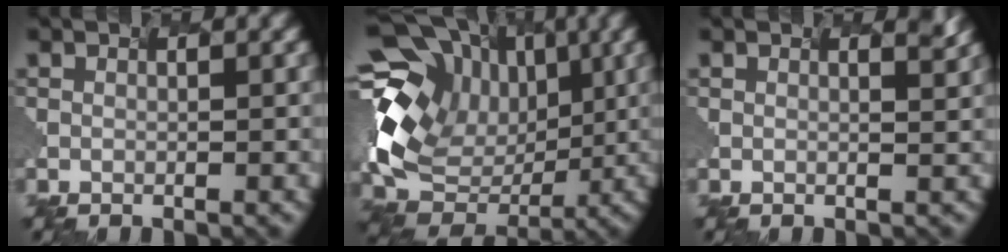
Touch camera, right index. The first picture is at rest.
{"total": 13.8, "force": [2.0, 10.9, 8.2], "torque": [-0.165, 0.012, 0.072]}
{"total": 1.9, "force": [1.6, 0.8, 0.8], "torque": [0.012, 0.002, 0.004]}